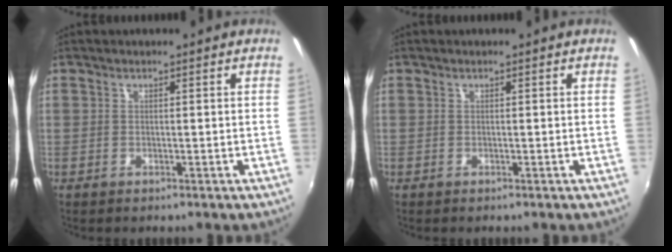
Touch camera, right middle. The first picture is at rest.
{"total": 0.0}